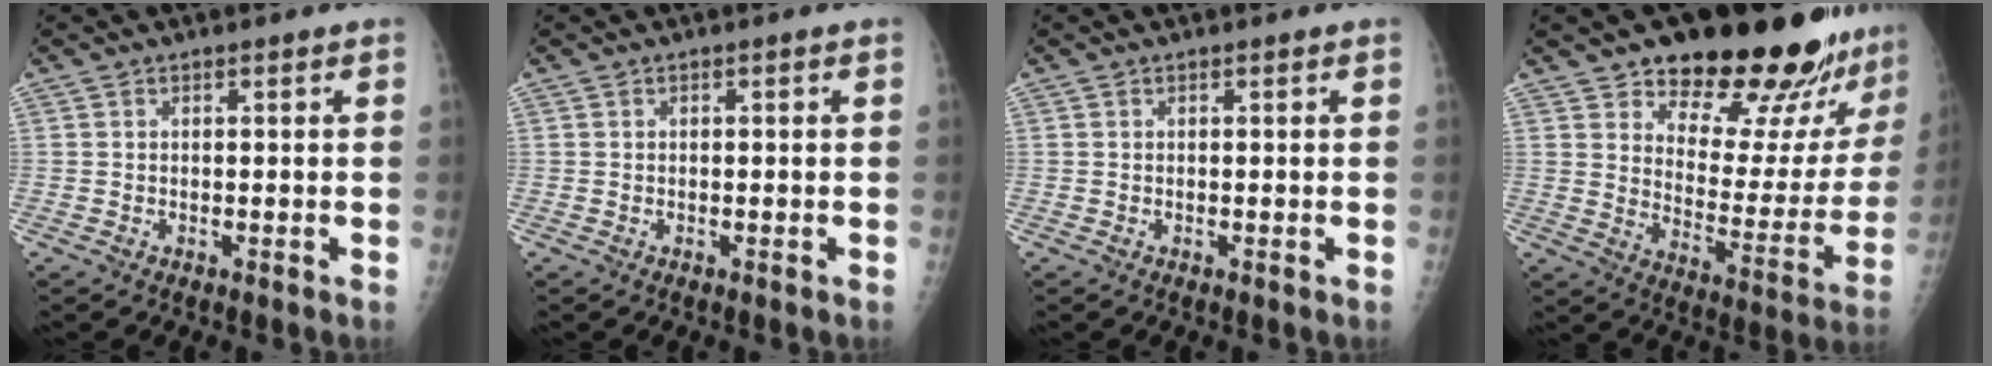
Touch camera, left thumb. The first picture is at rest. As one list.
[{"total": 0.0}, {"total": 0.0}, {"total": 24.7, "force": [19.0, 8.5, 13.3], "torque": [-0.138, -0.118, 0.256]}]